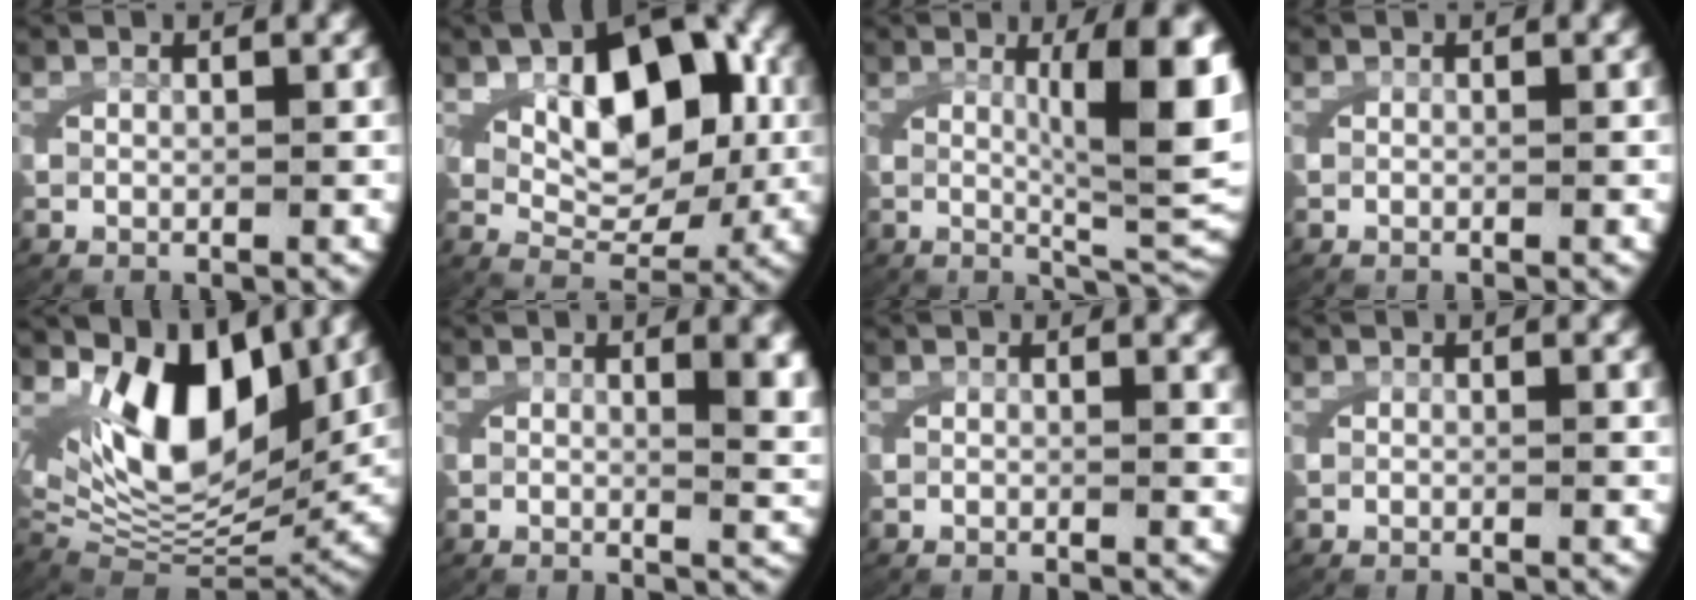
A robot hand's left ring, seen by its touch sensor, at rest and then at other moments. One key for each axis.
{"total": 8.6, "fx": 2.5, "fy": 4.8, "fz": 6.7, "tx": -0.110, "ty": -0.007, "tz": 0.050}
{"total": 9.3, "fx": 1.4, "fy": 2.9, "fz": 8.7, "tx": -0.115, "ty": -0.006, "tz": 0.029}
{"total": 0.0}
{"total": 12.8, "fx": 3.0, "fy": 7.9, "fz": 9.6, "tx": -0.198, "ty": -0.027, "tz": 0.063}
{"total": 2.9, "fx": 1.1, "fy": 0.4, "fz": 2.7, "tx": -0.043, "ty": -0.011, "tz": 0.020}
{"total": 0.6, "fx": 0.3, "fy": 0.0, "fz": 0.4, "tx": -0.012, "ty": -0.003, "tz": 0.005}
{"total": 0.0}